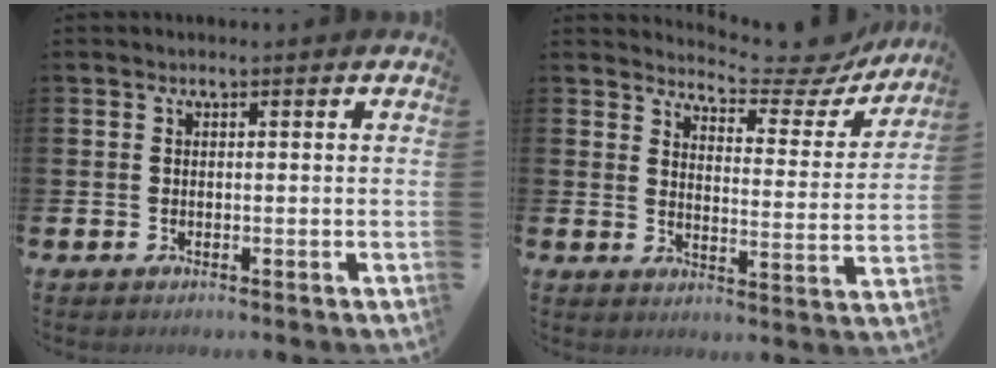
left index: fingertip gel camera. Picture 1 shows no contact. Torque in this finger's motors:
{"motor_torque": [1.00, -1.14, 0.12, 0.01]}